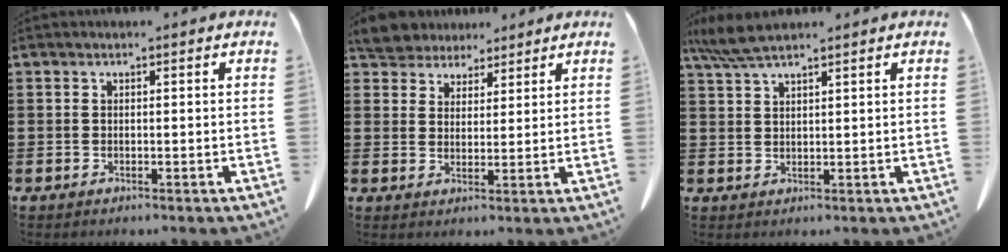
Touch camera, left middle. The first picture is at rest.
{"total": 5.4, "force": [5.0, 1.9, 0.6], "torque": [-0.037, -0.012, 0.094]}
{"total": 5.0, "force": [4.0, 0.5, 3.0], "torque": [-0.069, -0.005, 0.075]}